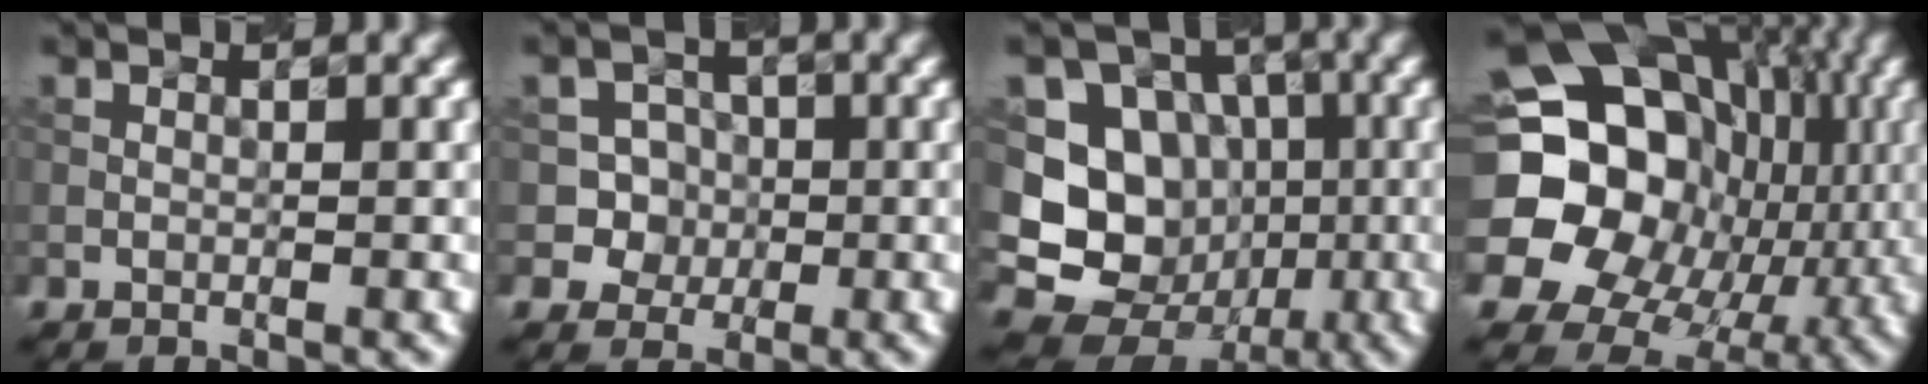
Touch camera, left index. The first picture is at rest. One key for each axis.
{"total": 4.0, "fx": -0.8, "fy": 3.9, "fz": 0.8, "tx": 0.002, "ty": 0.019, "tz": -0.024}
{"total": 13.6, "fx": -1.7, "fy": 12.7, "fz": 4.5, "tx": -0.112, "ty": 0.006, "tz": -0.033}
{"total": 22.2, "fx": 1.3, "fy": 19.9, "fz": 9.7, "tx": -0.192, "ty": 0.022, "tz": -0.001}